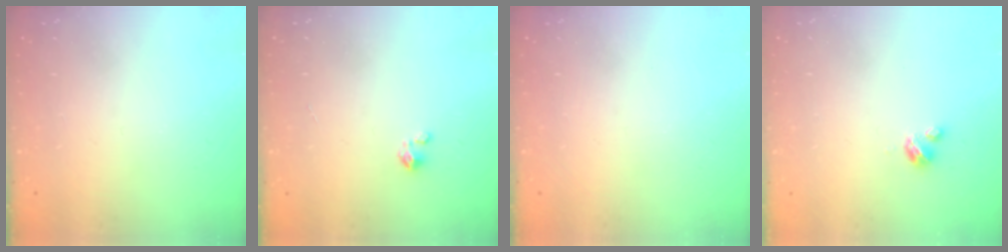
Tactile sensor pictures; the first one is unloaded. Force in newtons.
{"total": 0.0}
{"total": 0.0}
{"total": 2.7, "press": 2.7, "slide": 0.3}